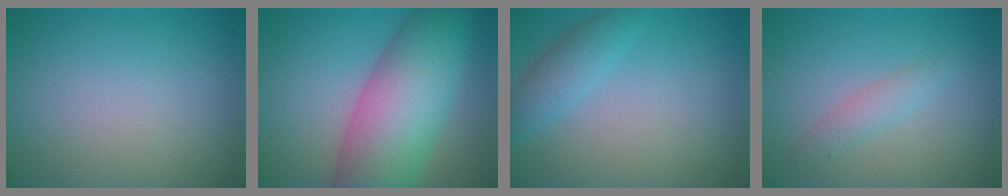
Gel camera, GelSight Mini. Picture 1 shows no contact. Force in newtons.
{"total": 11.6, "press": 11.6, "slide": 0.4}
{"total": 2.7, "press": 2.7, "slide": 0.1}
{"total": 1.7, "press": 1.7, "slide": 0.1}